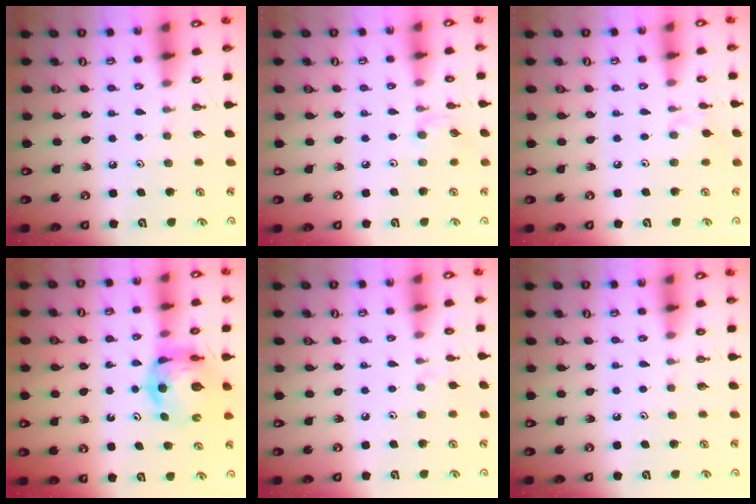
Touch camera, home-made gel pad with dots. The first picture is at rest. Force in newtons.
{"total": 3.7, "press": 3.6, "slide": 0.5}
{"total": 7.9, "press": 7.9, "slide": 0.7}
{"total": 9.4, "press": 9.4, "slide": 1.0}
{"total": 2.5, "press": 2.4, "slide": 0.5}
{"total": 0.0}